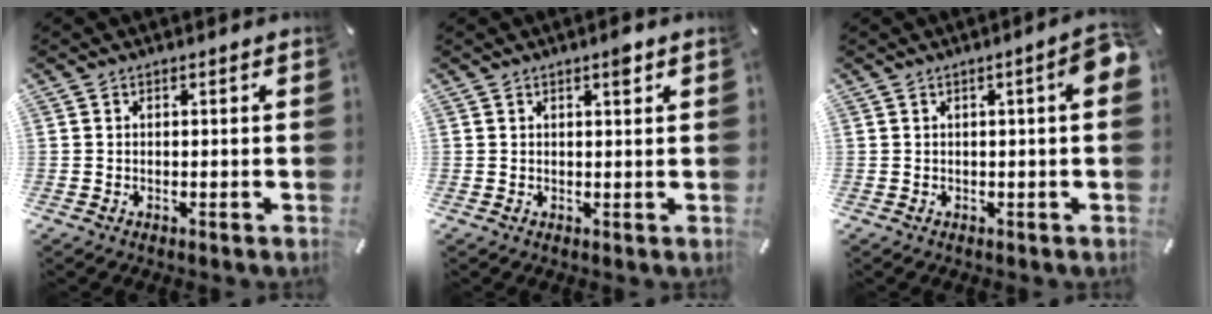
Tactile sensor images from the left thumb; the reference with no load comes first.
{"total": 2.3, "force": [1.3, 0.5, 1.7], "torque": [-0.020, -0.003, 0.019]}
{"total": 4.8, "force": [0.7, 0.8, 4.7], "torque": [-0.068, -0.002, 0.009]}